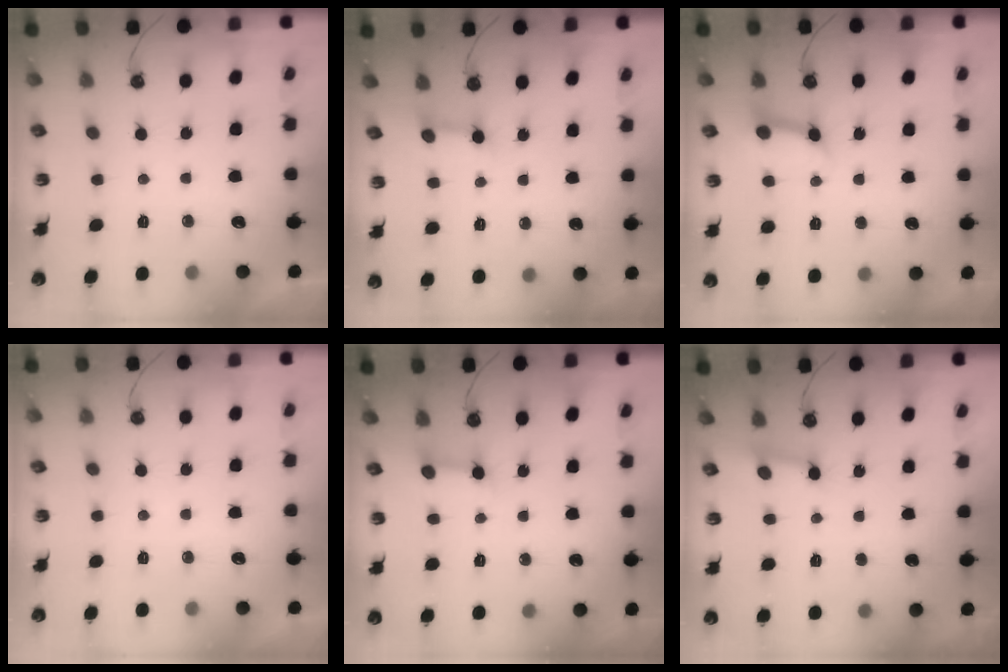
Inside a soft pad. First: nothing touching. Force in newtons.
{"total": 3.9, "press": 3.9, "slide": 0.3}
{"total": 8.9, "press": 8.8, "slide": 1.2}
{"total": 0.0}
{"total": 3.9, "press": 3.9, "slide": 0.5}
{"total": 2.5, "press": 2.5, "slide": 0.4}